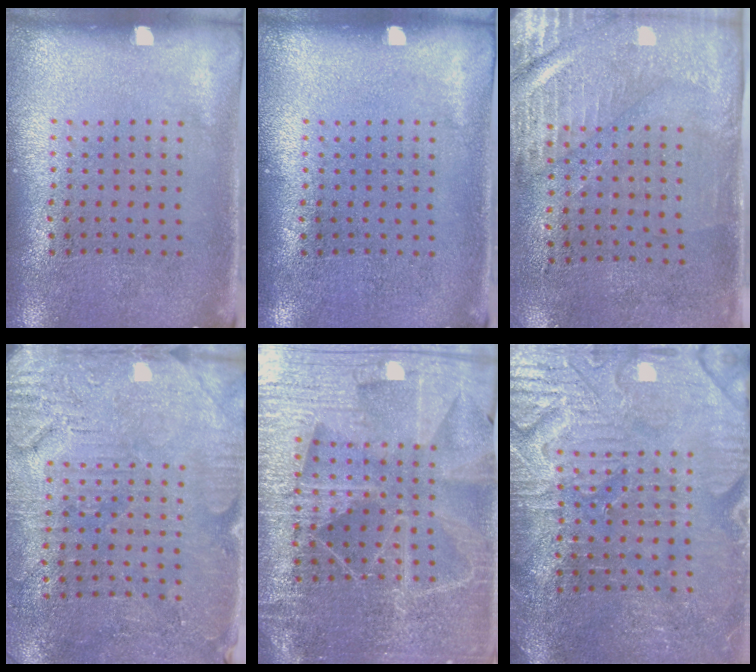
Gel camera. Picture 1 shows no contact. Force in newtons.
{"total": 0.0}
{"total": 2.9, "press": 2.5, "slide": 1.5}
{"total": 3.0, "press": 2.9, "slide": 0.6}
{"total": 5.5, "press": 4.9, "slide": 2.5}
{"total": 3.9, "press": 3.7, "slide": 1.2}